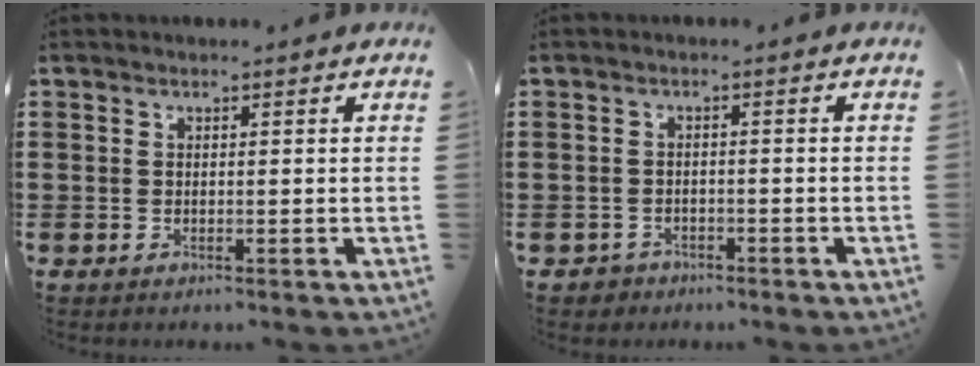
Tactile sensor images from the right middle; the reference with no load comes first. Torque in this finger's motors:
{"motor_torque": [0.23, -0.12, 0.00, 0.00]}